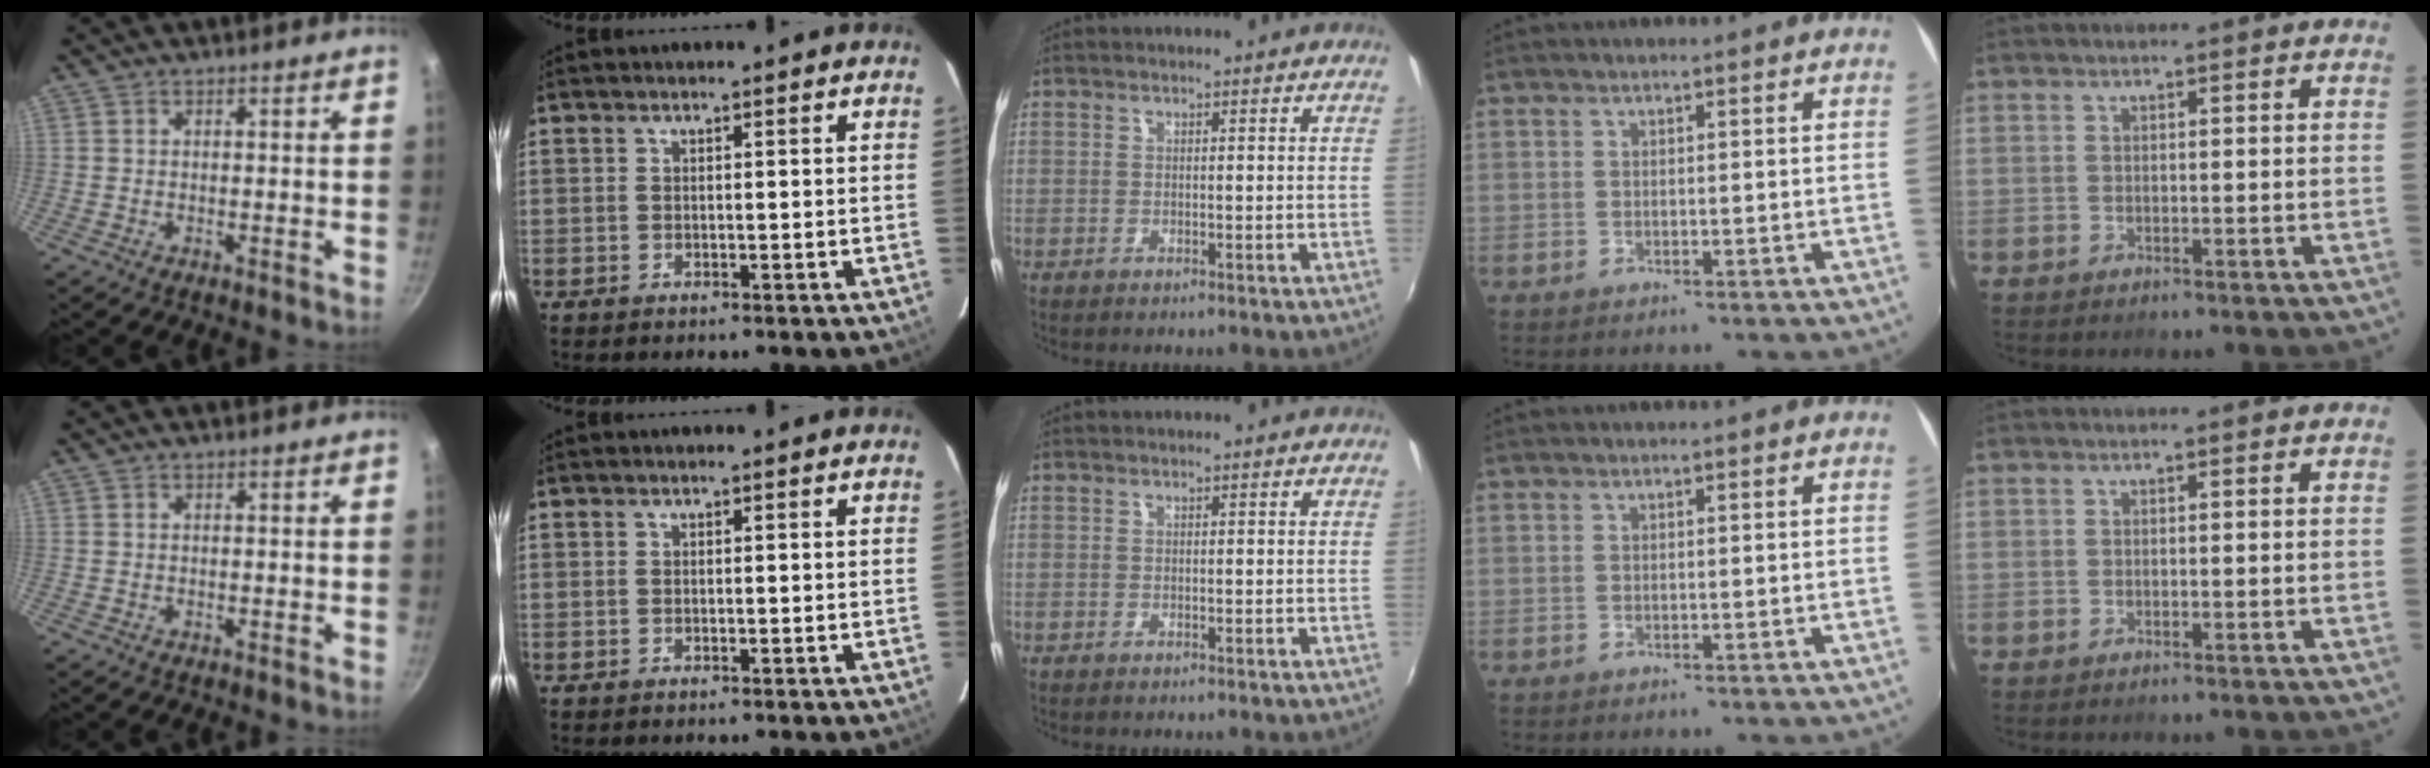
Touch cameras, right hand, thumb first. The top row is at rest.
{}